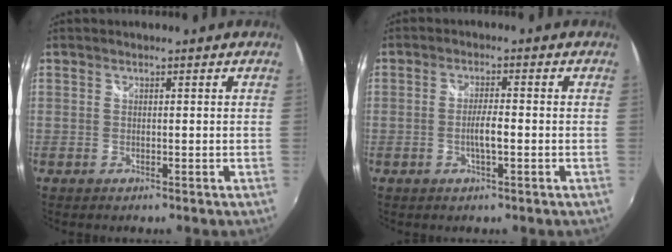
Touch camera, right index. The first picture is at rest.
{"total": 3.3, "force": [-1.0, 0.4, 3.1], "torque": [-0.058, -0.002, -0.019]}